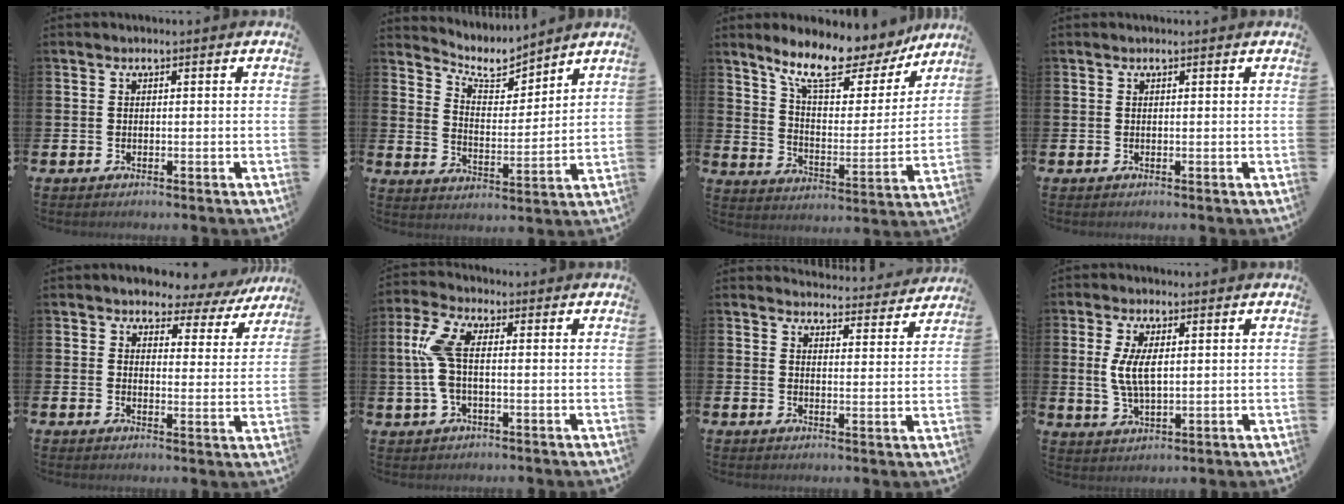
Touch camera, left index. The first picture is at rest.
{"total": 7.2, "force": [6.8, 2.0, 1.5], "torque": [-0.055, -0.045, 0.121]}
{"total": 11.3, "force": [9.6, 3.2, 4.9], "torque": [-0.119, -0.060, 0.166]}
{"total": 0.0}
{"total": 3.4, "force": [3.0, 1.6, 0.4], "torque": [-0.019, -0.032, 0.044]}
{"total": 7.2, "force": [0.9, 3.2, 6.3], "torque": [-0.148, 0.006, 0.013]}
{"total": 4.2, "force": [4.2, 0.7, 0.1], "torque": [-0.001, -0.036, 0.070]}
{"total": 5.3, "force": [1.4, 2.4, 4.6], "torque": [-0.085, 0.002, 0.021]}